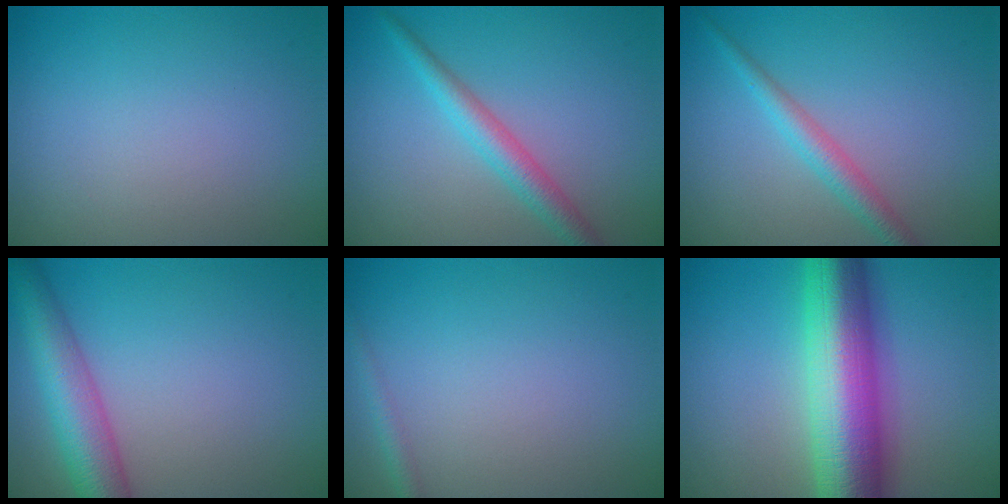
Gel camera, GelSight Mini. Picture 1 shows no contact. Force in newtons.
{"total": 2.9, "press": 2.9, "slide": 0.0}
{"total": 2.3, "press": 2.3, "slide": 0.1}
{"total": 6.1, "press": 6.1, "slide": 0.2}
{"total": 1.1, "press": 1.1, "slide": 0.1}
{"total": 12.0, "press": 12.0, "slide": 0.1}